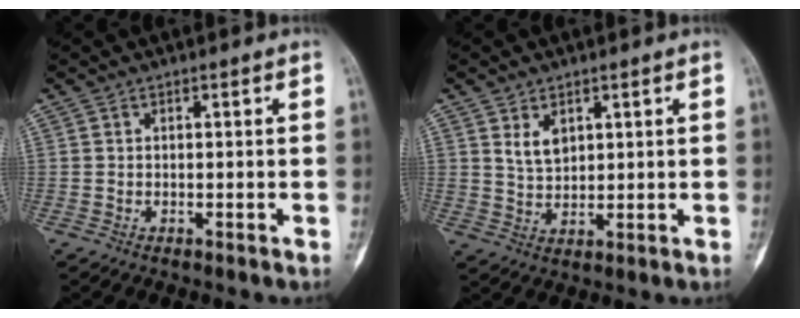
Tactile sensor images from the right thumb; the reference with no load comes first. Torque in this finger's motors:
{"motor_torque": [-0.64, 0.69, 0.31, 0.44, 0.03]}